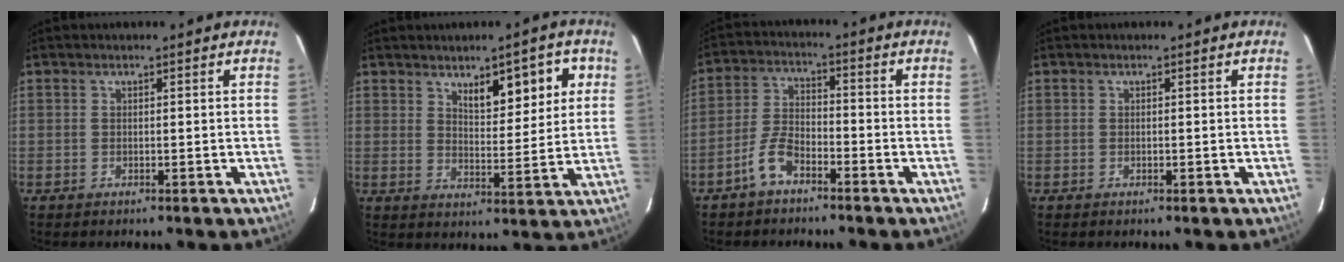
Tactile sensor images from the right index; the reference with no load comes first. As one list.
[{"total": 8.4, "force": [4.2, 3.0, 6.7], "torque": [-0.090, 0.004, 0.065]}, {"total": 5.6, "force": [-3.7, 2.4, 3.5], "torque": [-0.084, 0.009, -0.074]}, {"total": 0.0}]